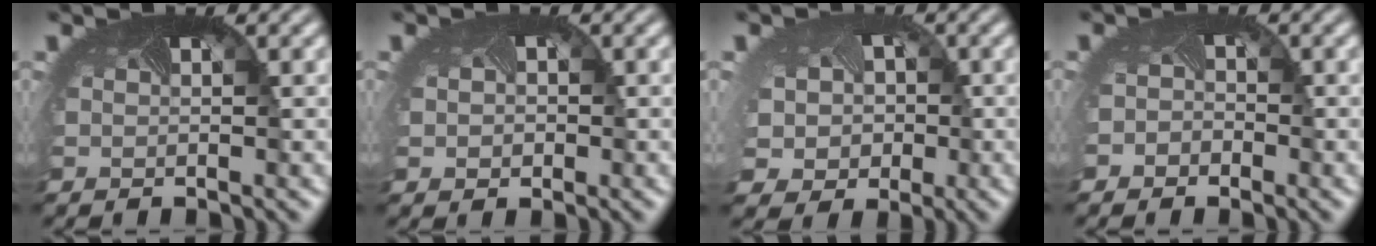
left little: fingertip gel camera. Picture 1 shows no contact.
{"total": 1.6, "force": [0.1, 1.5, 0.6], "torque": [-0.011, -0.003, 0.004]}
{"total": 6.7, "force": [-0.7, 6.0, 2.8], "torque": [-0.058, -0.012, -0.031]}
{"total": 1.4, "force": [-0.9, 1.0, -0.1], "torque": [0.007, -0.011, -0.014]}